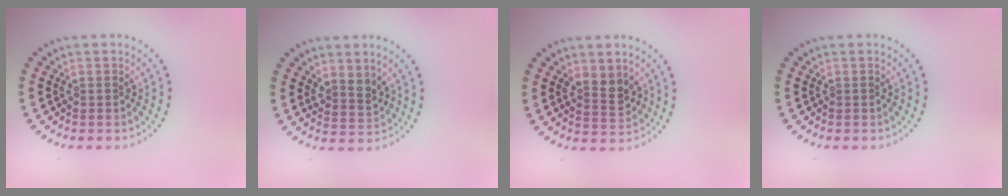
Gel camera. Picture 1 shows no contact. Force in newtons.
{"total": 2.2, "press": 1.8, "slide": 1.3}
{"total": 2.6, "press": 2.4, "slide": 0.9}
{"total": 0.0}